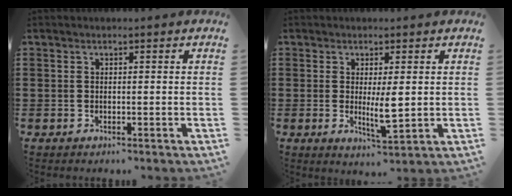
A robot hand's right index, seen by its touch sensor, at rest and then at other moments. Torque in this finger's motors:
{"motor_torque": [1.46, 0.65, 0.41, 0.10]}